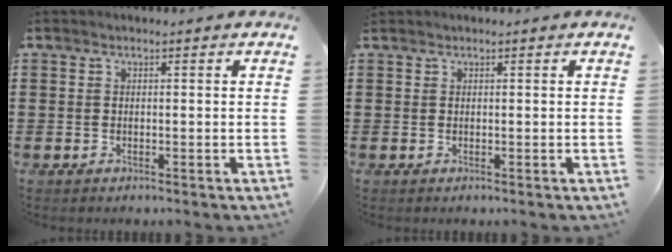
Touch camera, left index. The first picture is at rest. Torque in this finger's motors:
{"motor_torque": [-0.03, -0.14, -0.05, 0.01]}